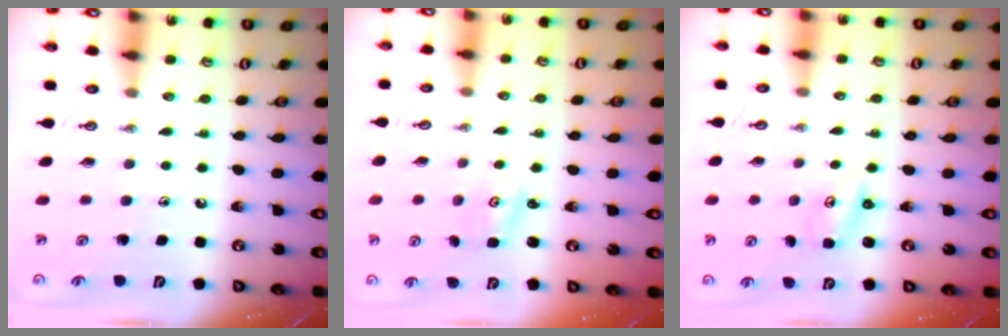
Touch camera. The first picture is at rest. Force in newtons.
{"total": 1.4, "press": 1.4, "slide": 0.3}
{"total": 1.7, "press": 1.7, "slide": 0.3}